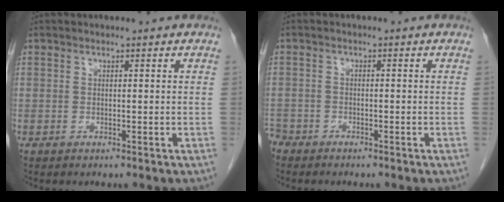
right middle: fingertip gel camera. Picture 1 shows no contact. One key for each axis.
{"total": 3.2, "fx": -2.9, "fy": 1.3, "fz": 0.5, "tx": -0.008, "ty": -0.001, "tz": -0.051}